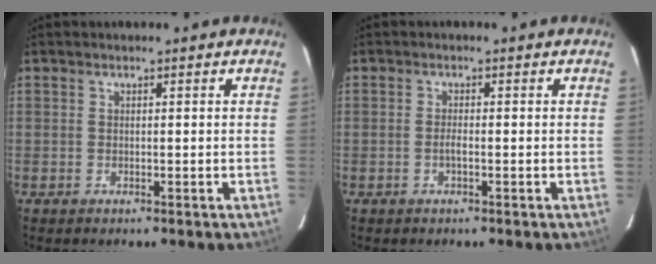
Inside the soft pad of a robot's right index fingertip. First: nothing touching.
{"total": 0.9, "force": [-0.4, 0.1, 0.8], "torque": [-0.018, 0.002, -0.009]}